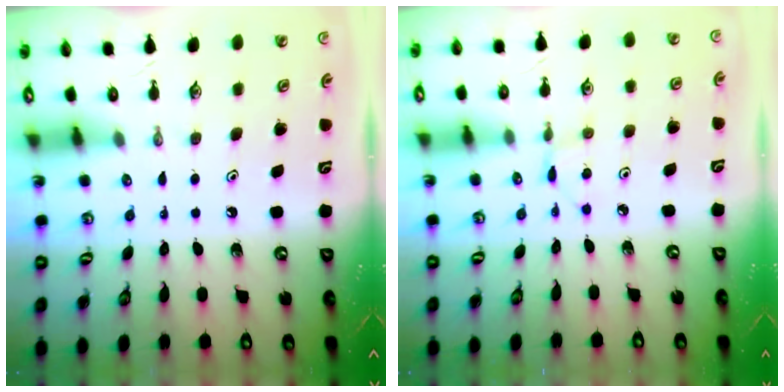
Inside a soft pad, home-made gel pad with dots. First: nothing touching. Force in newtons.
{"total": 2.6, "press": 2.6, "slide": 0.3}